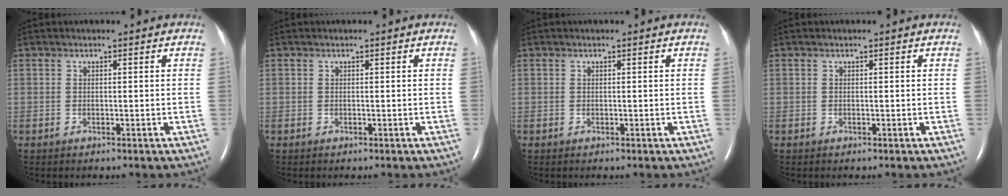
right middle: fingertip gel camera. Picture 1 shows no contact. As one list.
[{"total": 0.0}, {"total": 0.0}, {"total": 0.0}]